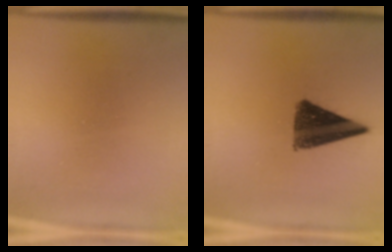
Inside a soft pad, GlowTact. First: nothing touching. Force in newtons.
{"total": 10.6}